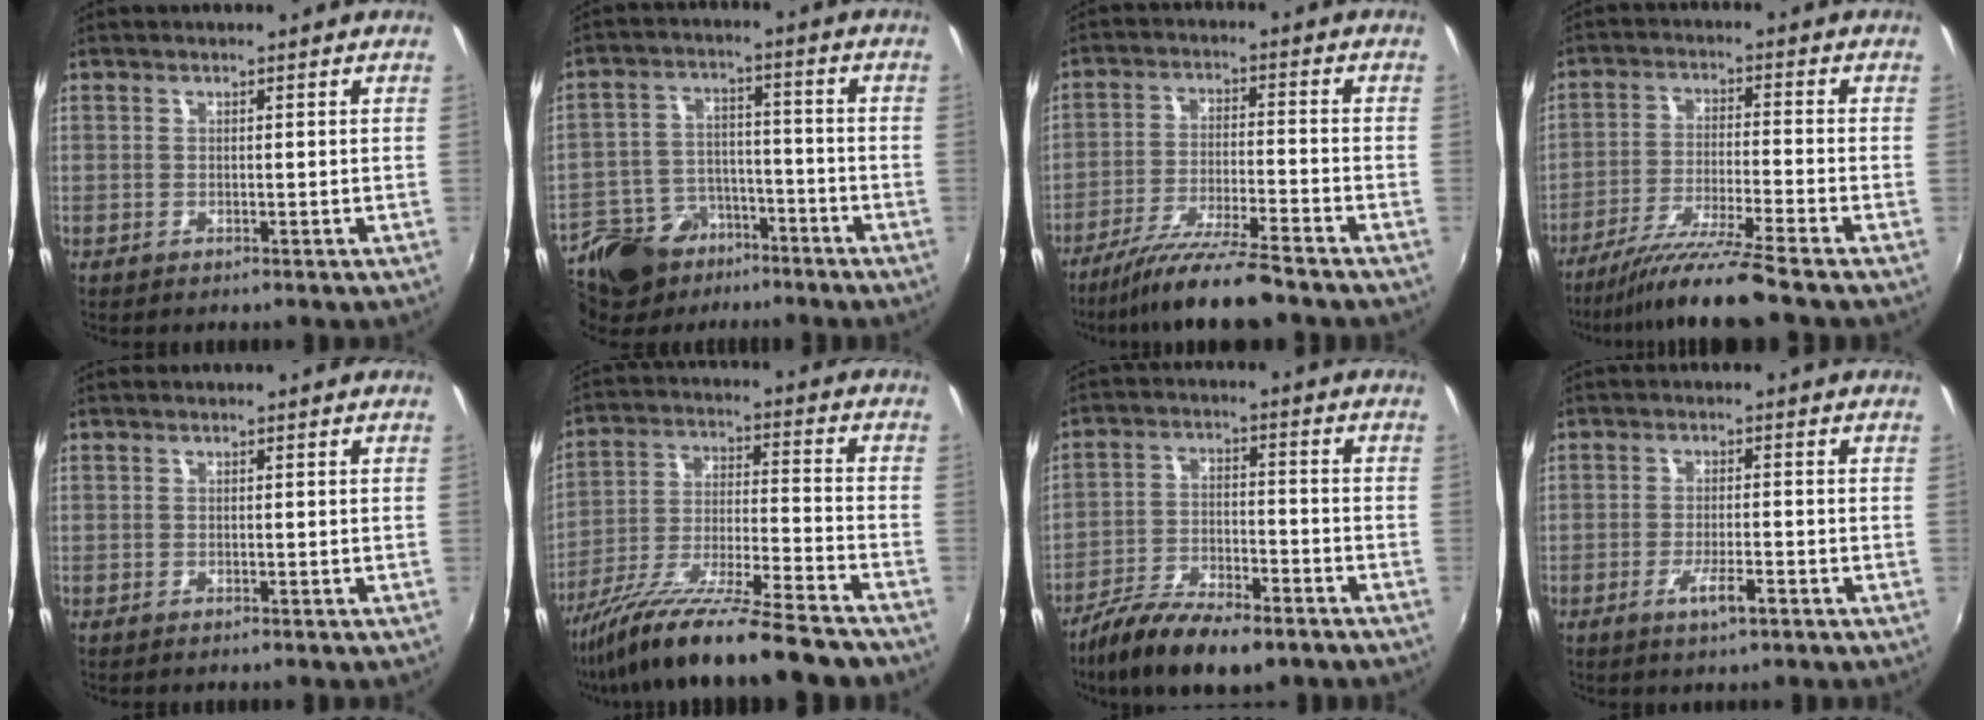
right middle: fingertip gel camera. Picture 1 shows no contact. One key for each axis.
{"total": 15.1, "fx": -10.3, "fy": 9.4, "fz": 5.7, "tx": -0.153, "ty": 0.013, "tz": -0.158}
{"total": 11.2, "fx": -9.5, "fy": -0.4, "fz": 5.9, "tx": -0.125, "ty": -0.016, "tz": -0.165}
{"total": 11.5, "fx": -9.7, "fy": -2.2, "fz": 5.7, "tx": -0.119, "ty": -0.015, "tz": -0.172}
{"total": 0.0}
{"total": 20.8, "fx": -17.0, "fy": 1.2, "fz": 11.8, "tx": -0.223, "ty": -0.052, "tz": -0.282}
{"total": 15.2, "fx": -11.1, "fy": 4.8, "fz": 9.1, "tx": -0.187, "ty": -0.036, "tz": -0.193}
{"total": 4.1, "fx": -2.3, "fy": 0.7, "fz": 3.3, "tx": -0.068, "ty": -0.006, "tz": -0.042}